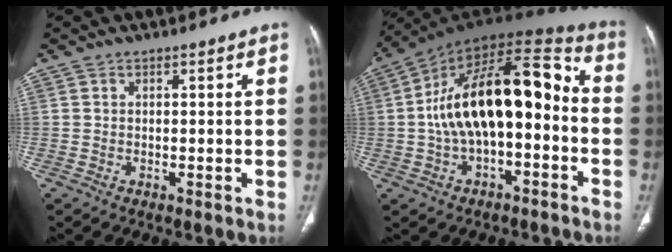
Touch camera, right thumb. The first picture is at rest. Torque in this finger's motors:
{"motor_torque": [2.50, 2.51, 1.64, -1.12, 0.60]}